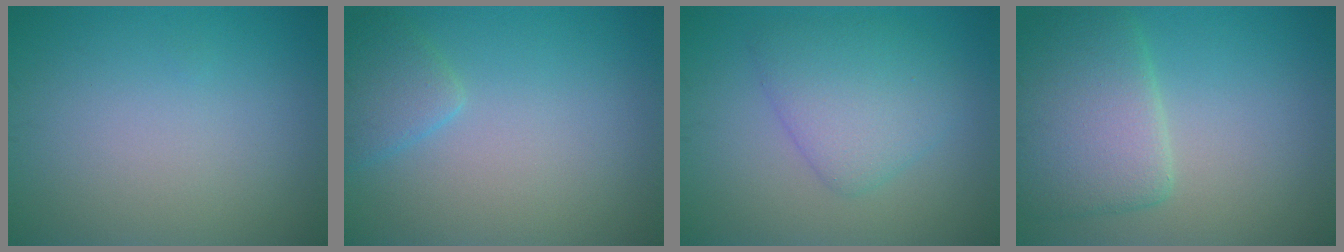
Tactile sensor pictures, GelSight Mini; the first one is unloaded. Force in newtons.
{"total": 2.1, "press": 2.1, "slide": 0.2}
{"total": 4.2, "press": 4.2, "slide": 0.1}
{"total": 5.9, "press": 5.9, "slide": 0.7}